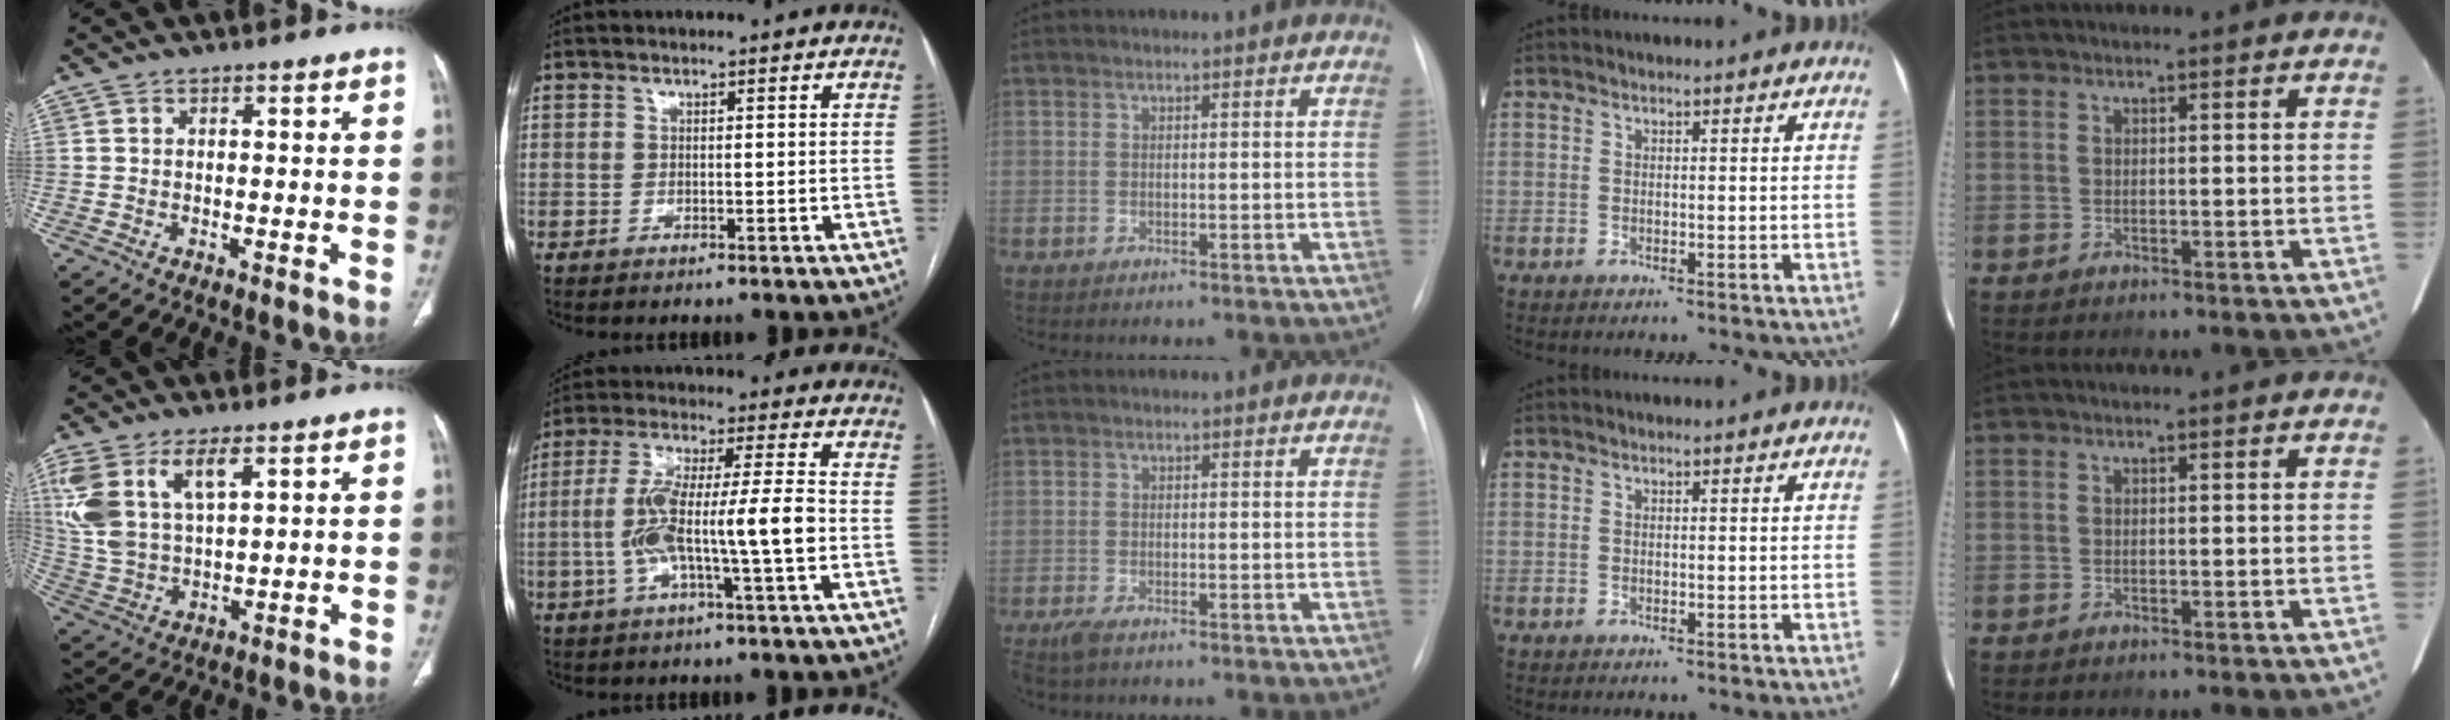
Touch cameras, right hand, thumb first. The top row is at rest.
{"thumb": {"total": 13.7, "force": [6.0, 6.6, 10.4], "torque": [-0.233, -0.008, 0.130]}, "index": {"total": 12.1, "force": [-2.5, 0.6, 11.8], "torque": [-0.227, 0.019, -0.048]}, "middle": {"total": 2.3, "force": [-1.6, 0.7, 1.5], "torque": [-0.036, -0.007, -0.027]}}